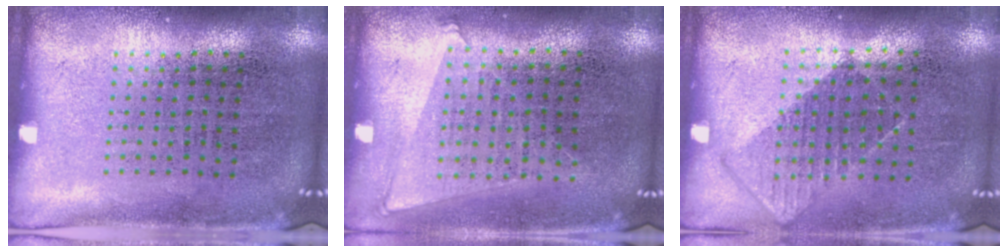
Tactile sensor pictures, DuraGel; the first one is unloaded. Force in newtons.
{"total": 1.1, "press": 1.0, "slide": 0.5}
{"total": 0.9, "press": 0.7, "slide": 0.4}